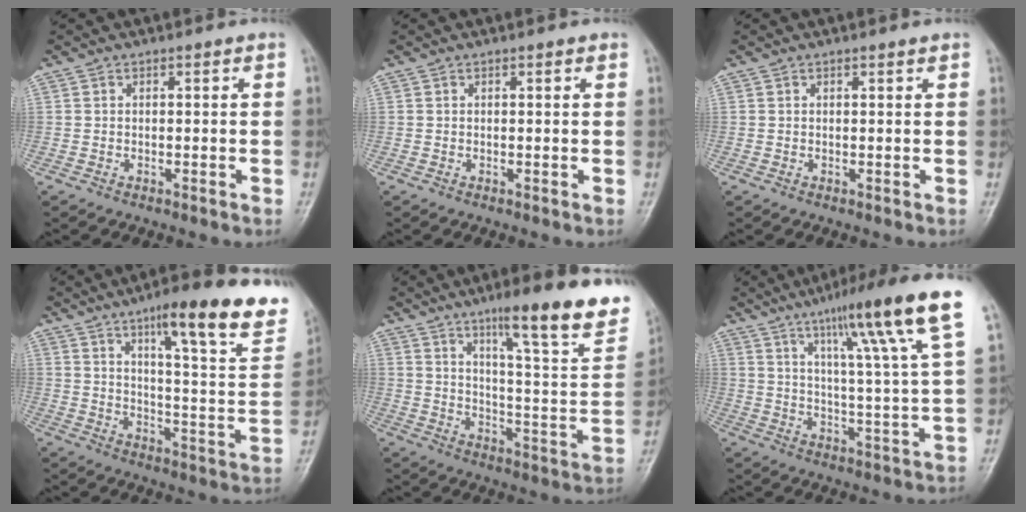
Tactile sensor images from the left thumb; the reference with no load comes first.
{"total": 0.7, "force": [0.4, 0.1, 0.5], "torque": [-0.007, 0.000, 0.003]}
{"total": 0.9, "force": [0.6, 0.1, 0.6], "torque": [-0.006, 0.000, 0.008]}
{"total": 23.0, "force": [14.7, 4.3, 17.1], "torque": [-0.211, -0.062, 0.207]}
{"total": 22.3, "force": [14.2, 3.6, 16.8], "torque": [-0.210, -0.063, 0.211]}
{"total": 17.9, "force": [10.5, 0.7, 14.5], "torque": [-0.209, -0.040, 0.153]}